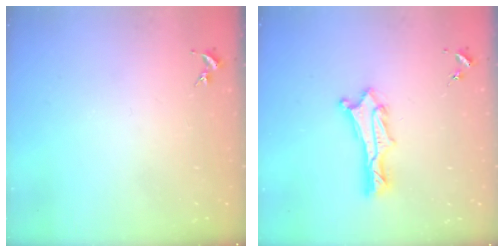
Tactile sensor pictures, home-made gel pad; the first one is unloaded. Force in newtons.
{"total": 2.4, "press": 2.4, "slide": 0.3}